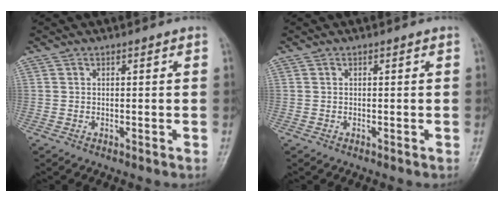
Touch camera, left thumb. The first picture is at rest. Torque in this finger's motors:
{"motor_torque": [-0.02, 0.02, 0.00, 0.00, 0.00]}